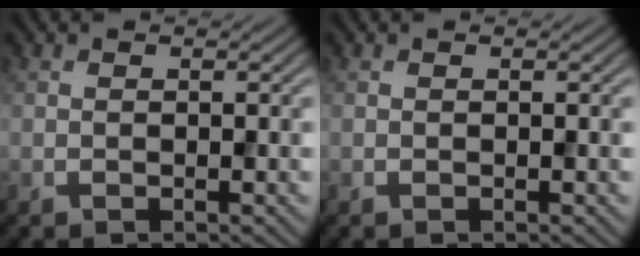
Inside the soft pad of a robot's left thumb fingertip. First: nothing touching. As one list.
[{"total": 0.0}]